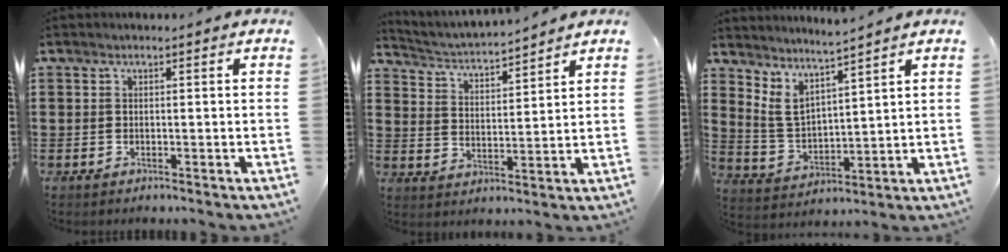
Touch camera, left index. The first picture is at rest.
{"total": 3.4, "force": [3.3, -0.2, 0.4], "torque": [-0.027, -0.028, 0.051]}
{"total": 4.4, "force": [3.9, 1.0, 1.8], "torque": [-0.054, -0.025, 0.067]}